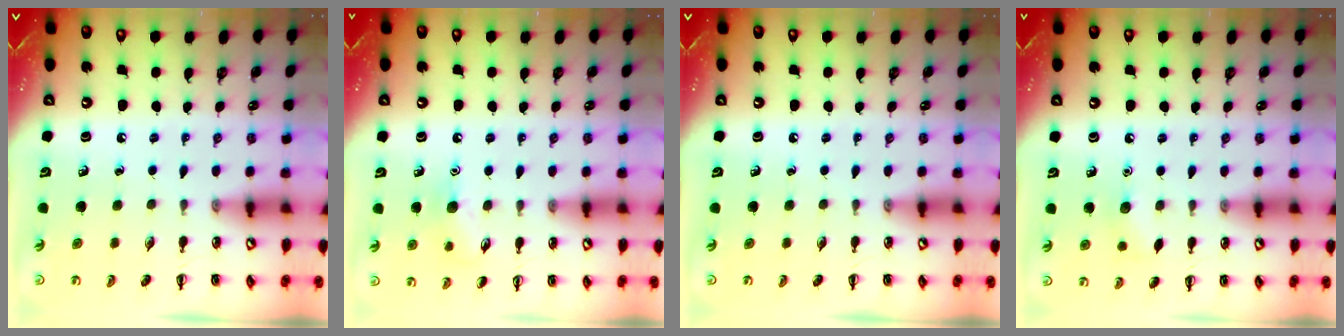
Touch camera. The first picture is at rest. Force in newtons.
{"total": 7.6, "press": 7.5, "slide": 1.5}
{"total": 0.0}
{"total": 6.0, "press": 5.8, "slide": 1.7}